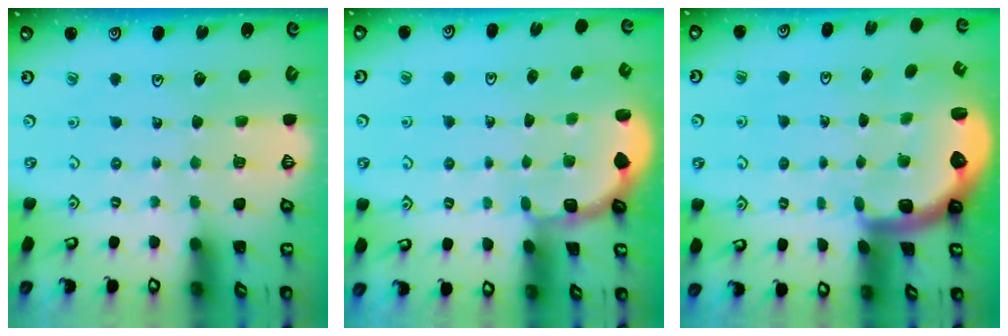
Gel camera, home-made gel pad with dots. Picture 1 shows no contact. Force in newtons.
{"total": 1.8, "press": 1.7, "slide": 0.7}
{"total": 2.8, "press": 2.5, "slide": 1.4}